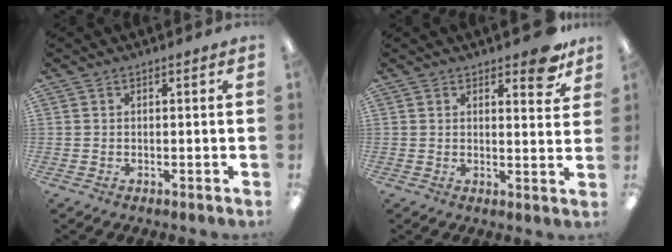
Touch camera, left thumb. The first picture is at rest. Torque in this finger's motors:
{"motor_torque": [0.18, -0.07, 0.35, -0.34, 0.05]}